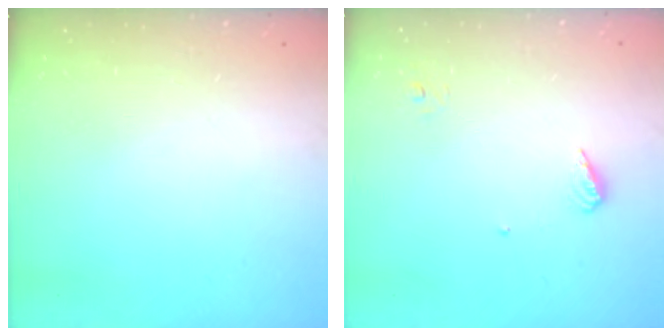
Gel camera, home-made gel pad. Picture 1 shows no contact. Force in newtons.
{"total": 6.0, "press": 6.0, "slide": 0.6}